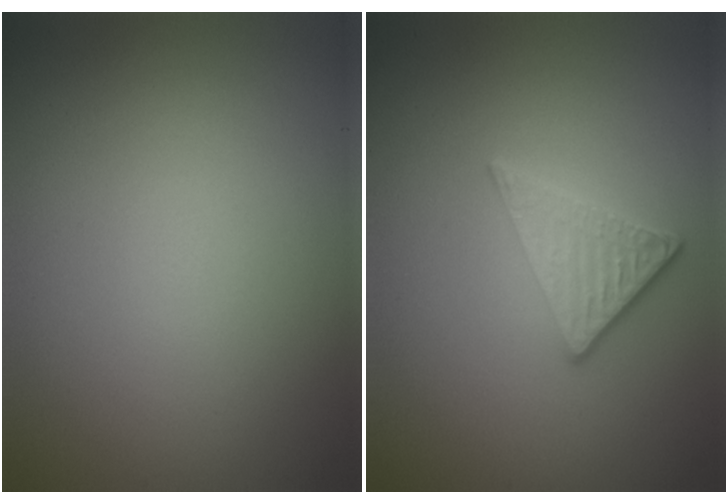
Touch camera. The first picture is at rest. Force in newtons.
{"total": 3.0, "press": 2.6, "slide": 1.6}